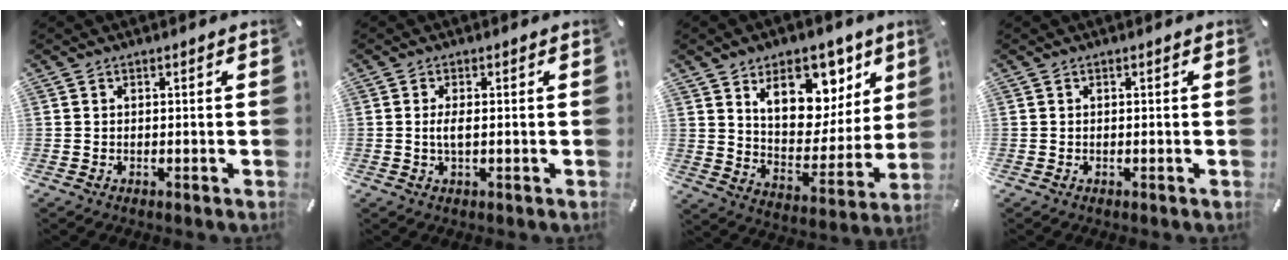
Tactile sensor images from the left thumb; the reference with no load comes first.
{"total": 2.9, "force": [0.0, 0.9, 2.8], "torque": [-0.059, -0.004, -0.004]}
{"total": 16.9, "force": [10.0, 10.5, 8.7], "torque": [-0.122, -0.066, 0.176]}
{"total": 0.0}